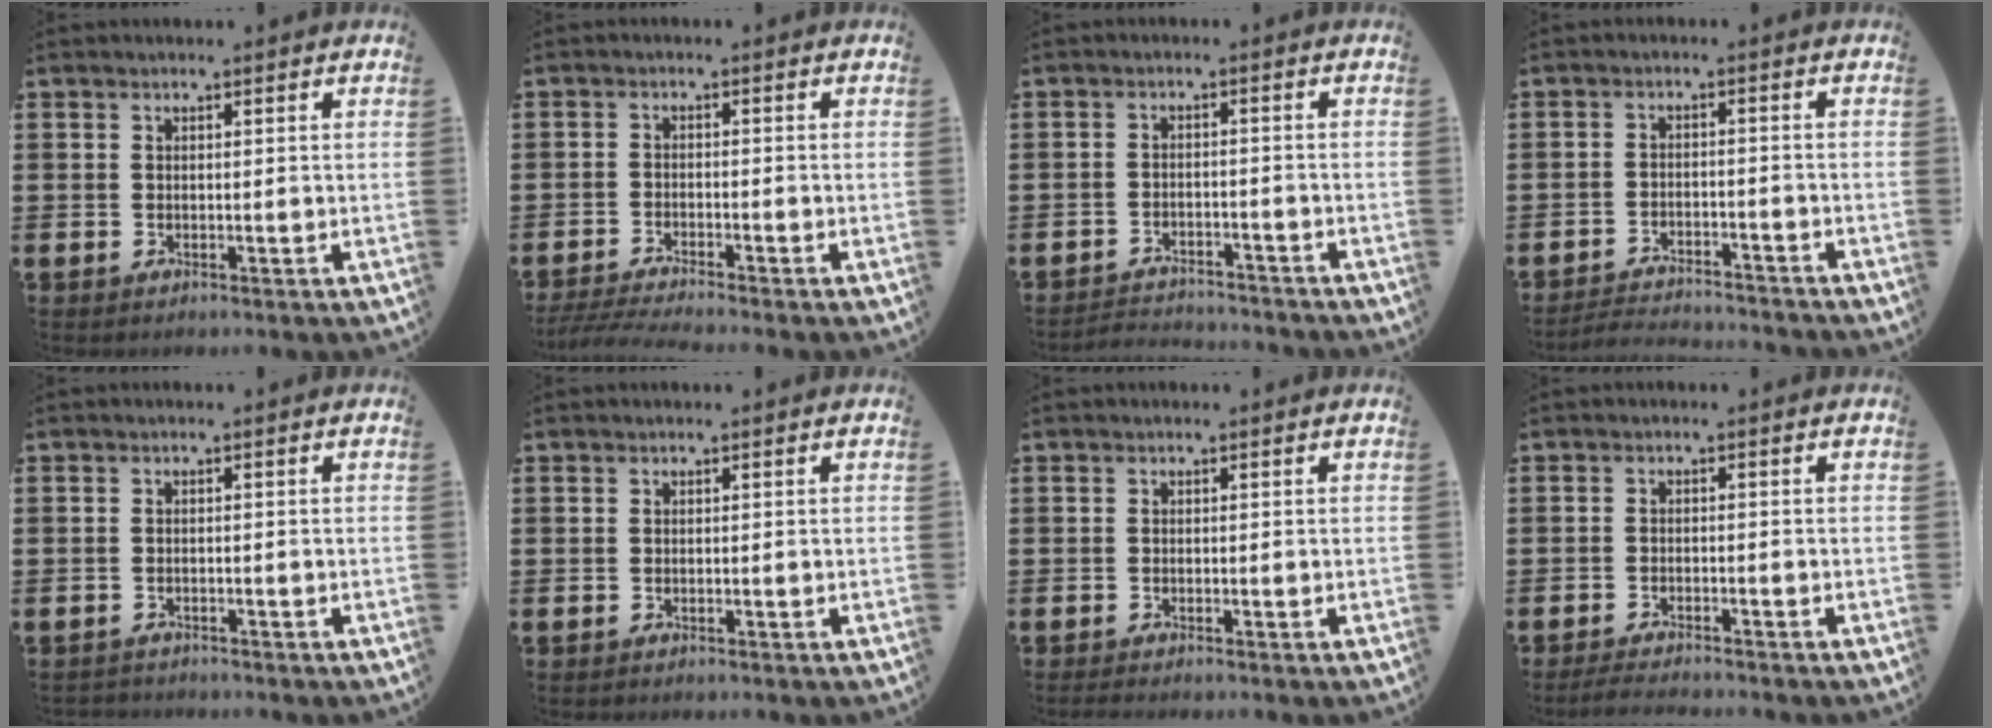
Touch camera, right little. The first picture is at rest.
{"total": 2.0, "force": [-1.7, -0.1, 1.0], "torque": [-0.013, 0.001, -0.032]}
{"total": 2.5, "force": [-2.5, 0.1, -0.1], "torque": [-0.005, 0.002, -0.055]}
{"total": 2.8, "force": [-2.8, 0.0, 0.0], "torque": [-0.006, 0.003, -0.060]}
{"total": 0.8, "force": [-0.8, 0.1, -0.1], "torque": [0.000, 0.000, -0.017]}
{"total": 0.0}
{"total": 0.5, "force": [-0.4, 0.0, 0.3], "torque": [-0.005, -0.003, -0.008]}
{"total": 1.8, "force": [-1.7, 0.0, 0.6], "torque": [-0.009, 0.004, -0.033]}